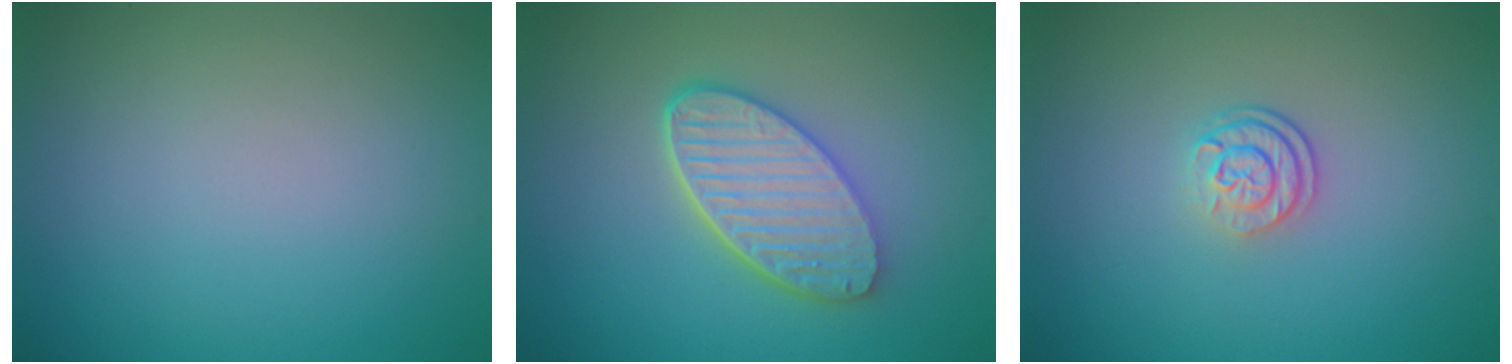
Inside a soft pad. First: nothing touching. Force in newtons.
{"total": 5.7, "press": 4.4, "slide": 3.6}
{"total": 2.6, "press": 1.9, "slide": 1.8}